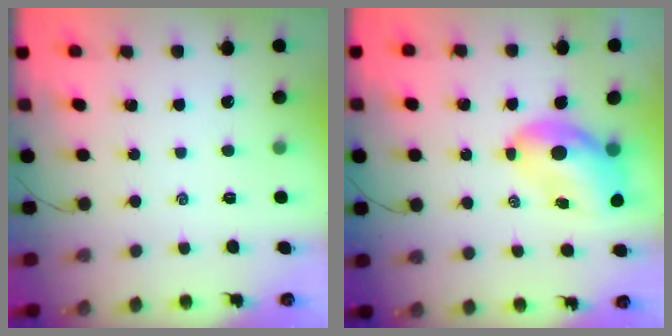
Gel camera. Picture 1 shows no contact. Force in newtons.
{"total": 7.4, "press": 7.1, "slide": 2.2}